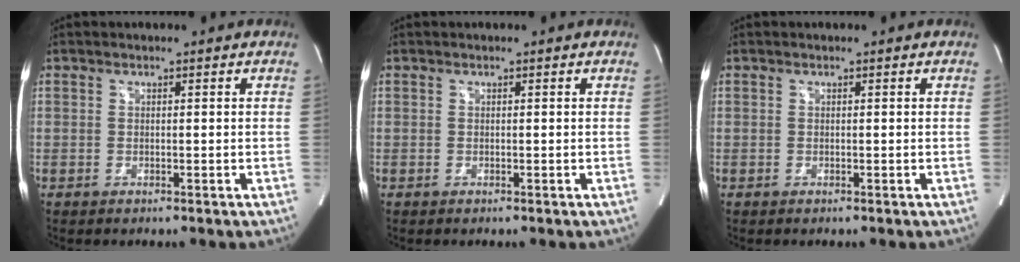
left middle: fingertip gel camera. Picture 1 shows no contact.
{"total": 0.0}
{"total": 0.0}